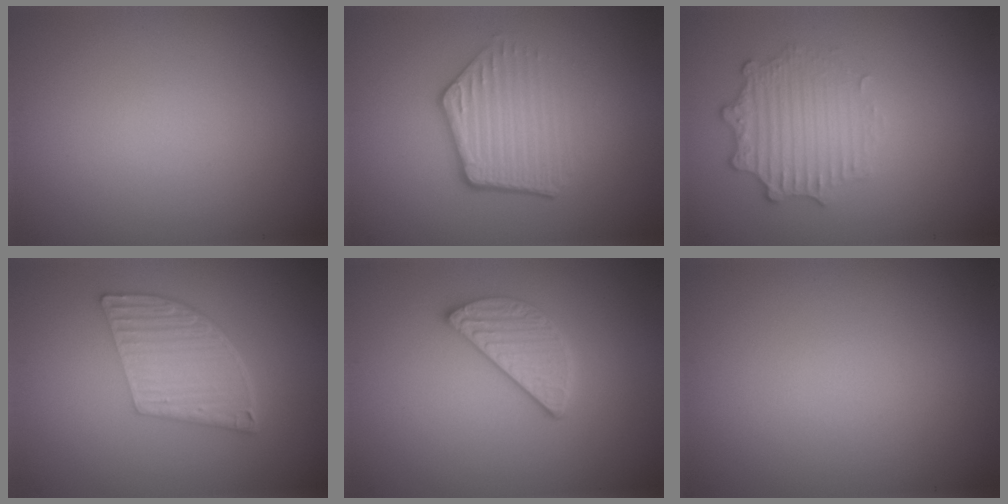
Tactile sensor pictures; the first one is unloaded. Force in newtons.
{"total": 4.2, "press": 3.1, "slide": 2.8}
{"total": 3.4, "press": 2.7, "slide": 2.1}
{"total": 6.1, "press": 4.1, "slide": 4.5}
{"total": 3.0, "press": 2.6, "slide": 1.5}
{"total": 0.0}